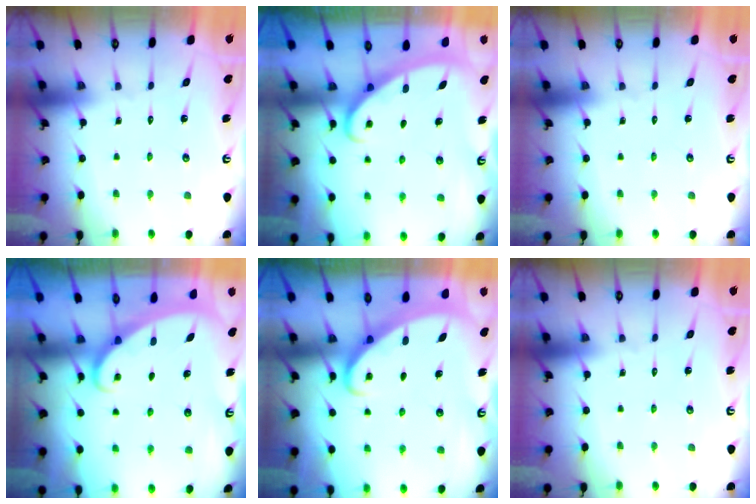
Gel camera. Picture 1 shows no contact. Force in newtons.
{"total": 2.8, "press": 2.8, "slide": 0.4}
{"total": 0.0}
{"total": 2.3, "press": 2.3, "slide": 0.4}
{"total": 2.6, "press": 2.5, "slide": 0.3}
{"total": 0.0}